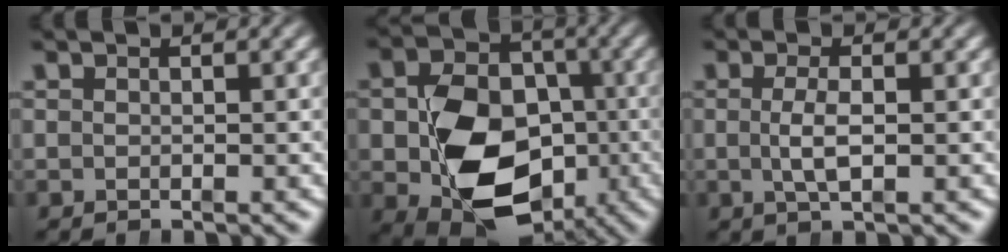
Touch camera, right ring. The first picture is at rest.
{"total": 11.6, "force": [-3.5, 8.1, 7.5], "torque": [-0.151, -0.051, -0.039]}
{"total": 2.2, "force": [-0.3, 0.2, 2.2], "torque": [-0.045, -0.007, 0.001]}